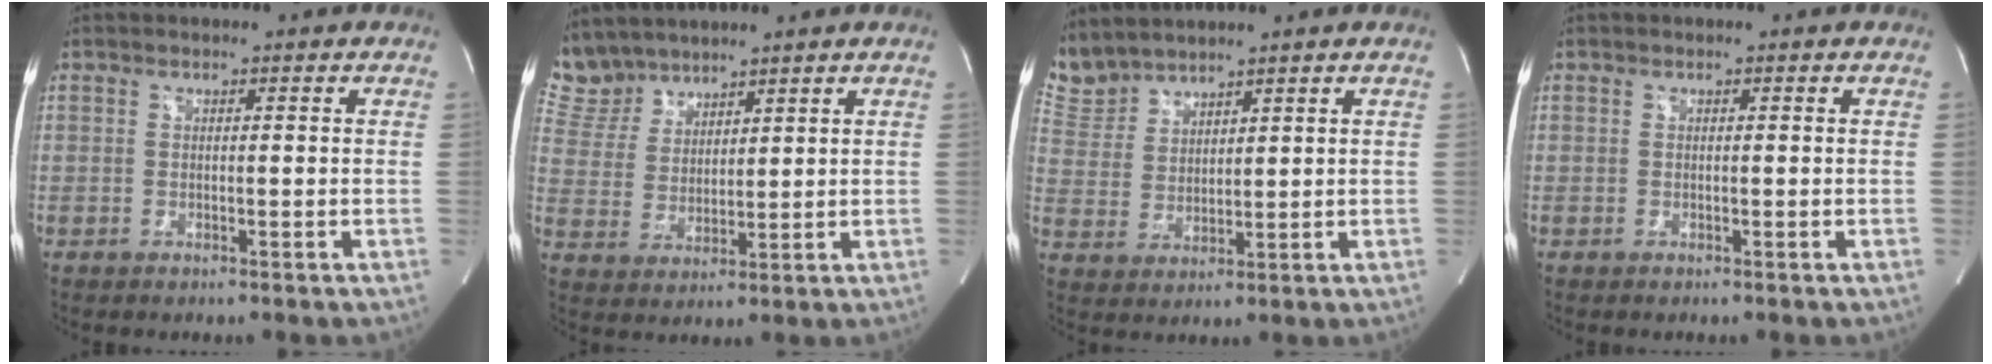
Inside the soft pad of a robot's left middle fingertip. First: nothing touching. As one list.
[{"total": 6.7, "force": [6.3, 2.2, 0.2], "torque": [-0.018, 0.011, 0.145]}, {"total": 6.2, "force": [6.2, 0.9, 0.1], "torque": [-0.024, 0.014, 0.142]}, {"total": 0.0}]